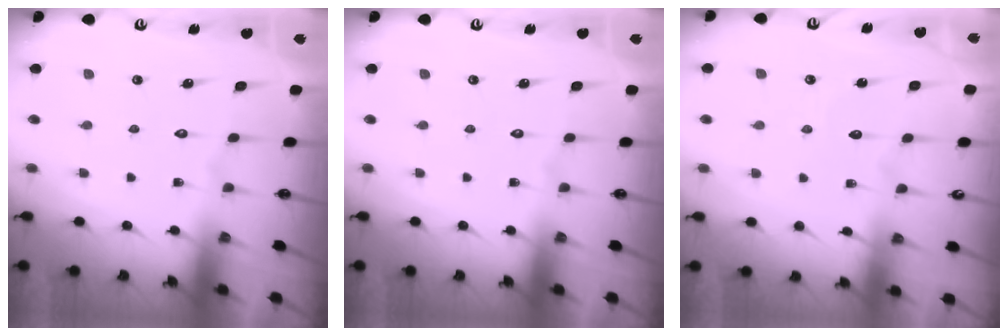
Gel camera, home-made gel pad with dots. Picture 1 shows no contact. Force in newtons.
{"total": 0.0}
{"total": 3.5, "press": 3.5, "slide": 0.3}